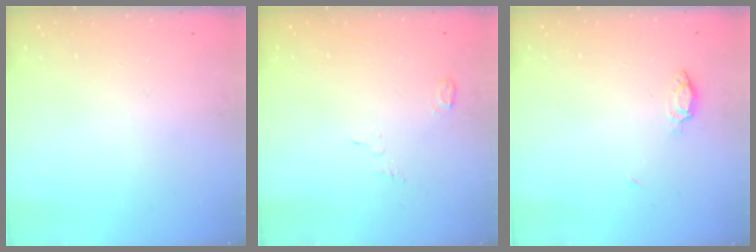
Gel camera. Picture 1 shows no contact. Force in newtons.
{"total": 3.8, "press": 3.7, "slide": 0.8}
{"total": 3.7, "press": 3.7, "slide": 0.5}